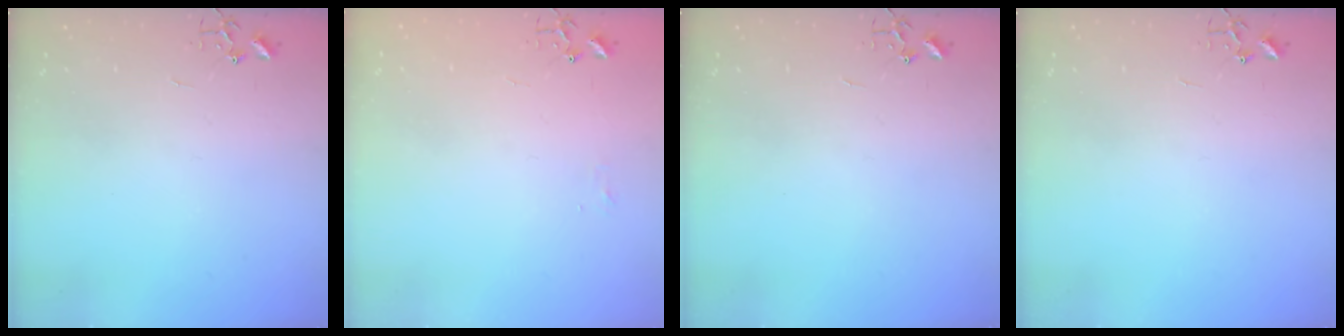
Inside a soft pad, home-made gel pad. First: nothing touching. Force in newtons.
{"total": 3.9, "press": 3.9, "slide": 0.6}
{"total": 0.0}
{"total": 0.0}